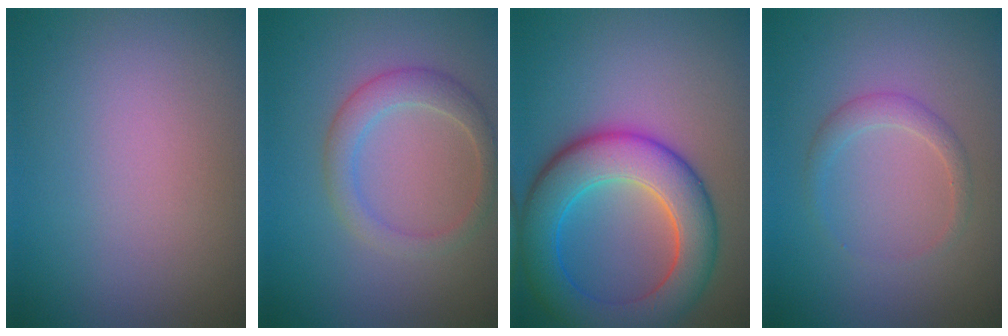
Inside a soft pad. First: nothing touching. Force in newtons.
{"total": 2.7, "press": 2.7, "slide": 0.2}
{"total": 8.5, "press": 8.5, "slide": 0.5}
{"total": 1.6, "press": 1.6, "slide": 0.1}